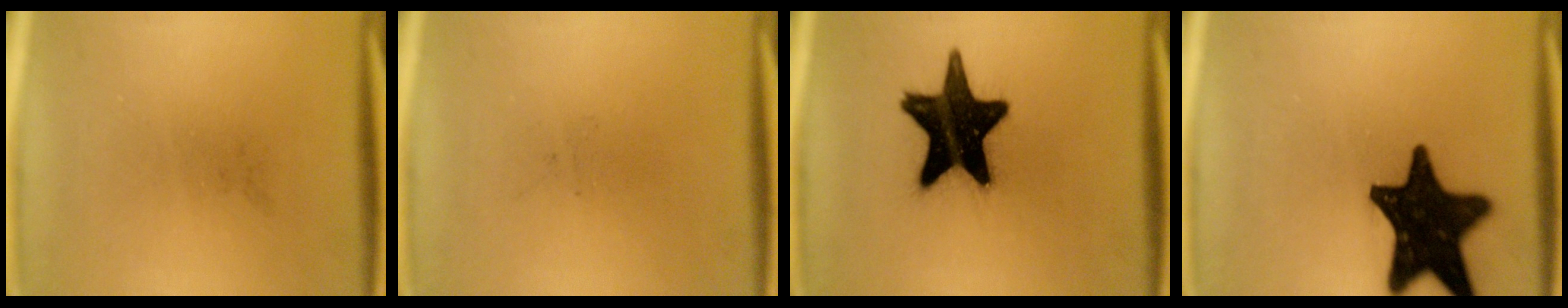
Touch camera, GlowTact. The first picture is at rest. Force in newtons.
{"total": 0.0}
{"total": 19.3}
{"total": 18.9}